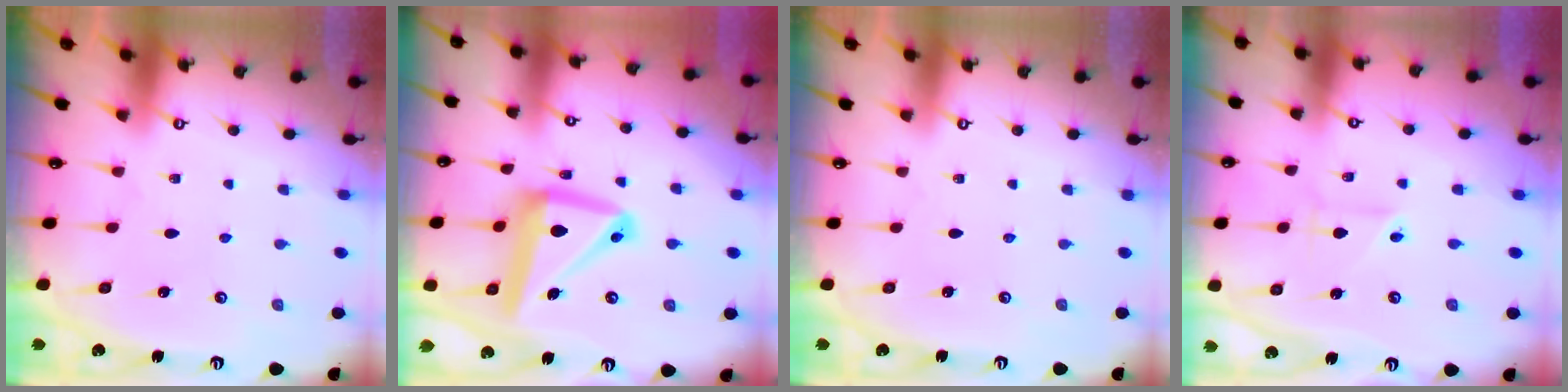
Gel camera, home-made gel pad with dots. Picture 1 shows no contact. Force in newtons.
{"total": 14.8, "press": 14.6, "slide": 2.1}
{"total": 0.0}
{"total": 3.1, "press": 3.1, "slide": 0.2}